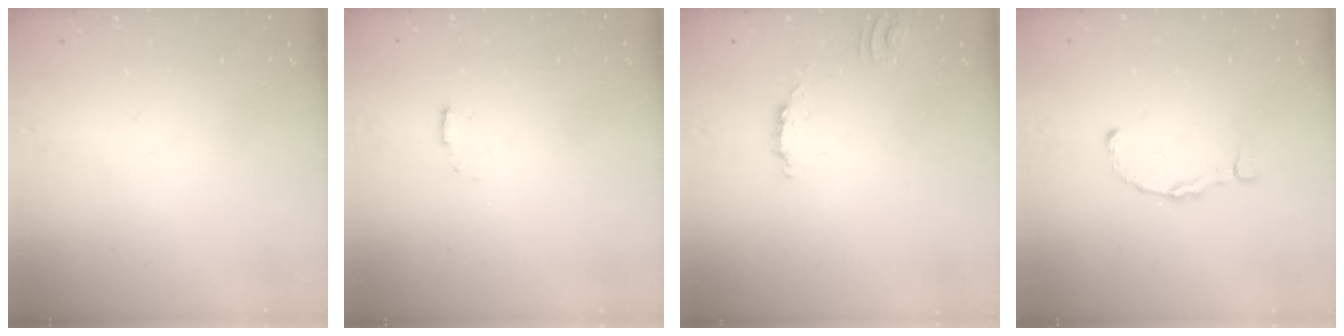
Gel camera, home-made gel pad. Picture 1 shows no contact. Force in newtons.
{"total": 2.9, "press": 2.9, "slide": 0.5}
{"total": 4.7, "press": 4.7, "slide": 0.3}
{"total": 2.6, "press": 2.6, "slide": 0.2}